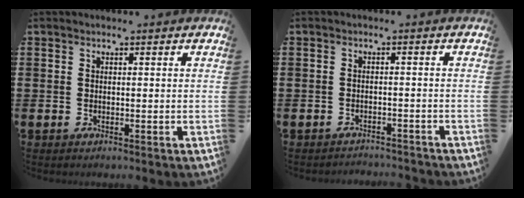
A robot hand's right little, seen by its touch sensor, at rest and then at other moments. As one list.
[{"total": 1.5, "force": [-1.5, 0.0, -0.2], "torque": [-0.001, 0.003, -0.032]}]